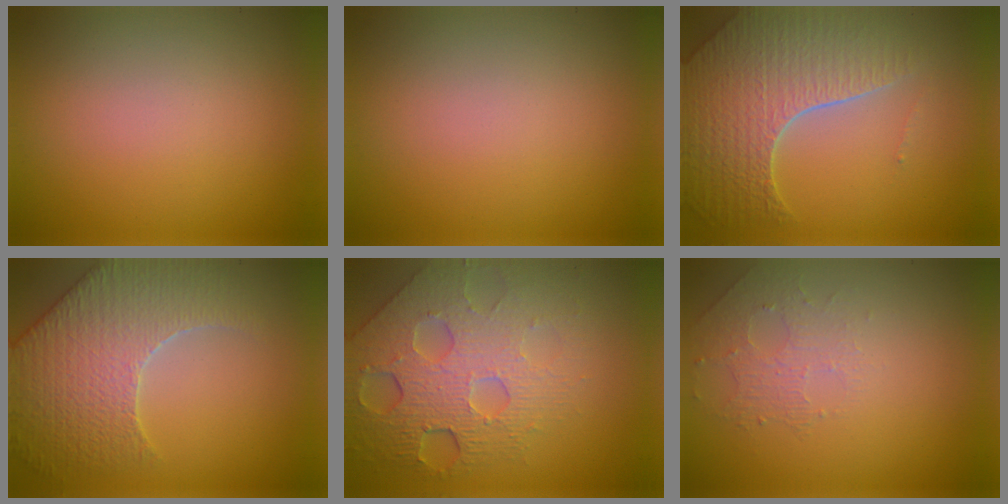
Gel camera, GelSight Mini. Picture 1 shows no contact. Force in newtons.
{"total": 0.0}
{"total": 8.0, "press": 5.7, "slide": 5.6}
{"total": 6.5, "press": 5.6, "slide": 3.3}
{"total": 7.9, "press": 5.5, "slide": 5.7}
{"total": 1.5, "press": 1.0, "slide": 1.1}